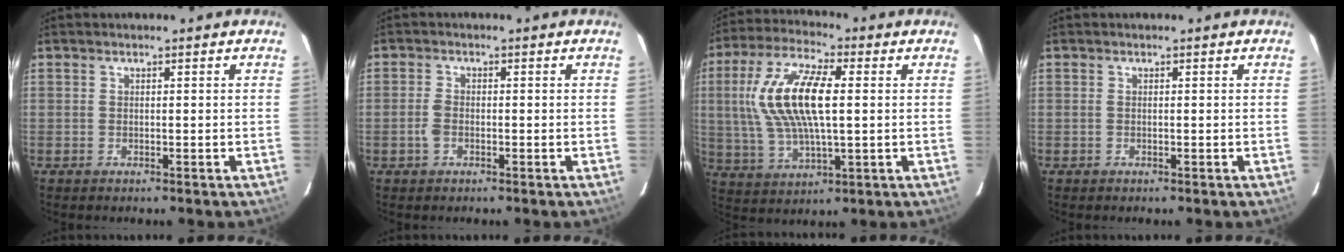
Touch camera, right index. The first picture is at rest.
{"total": 2.4, "force": [-0.8, 1.5, 1.7], "torque": [-0.043, 0.003, -0.016]}
{"total": 15.8, "force": [2.2, 6.0, 14.4], "torque": [-0.291, 0.012, 0.045]}
{"total": 0.0}